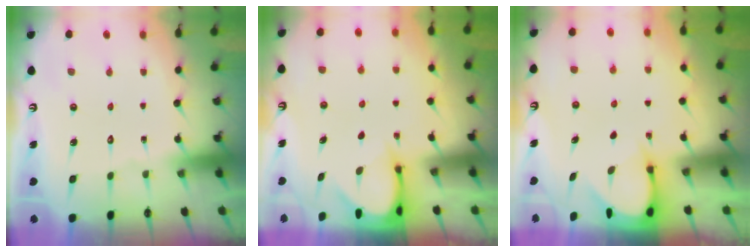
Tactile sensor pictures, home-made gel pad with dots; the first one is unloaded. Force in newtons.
{"total": 3.7, "press": 3.7, "slide": 0.3}
{"total": 3.8, "press": 3.8, "slide": 0.3}